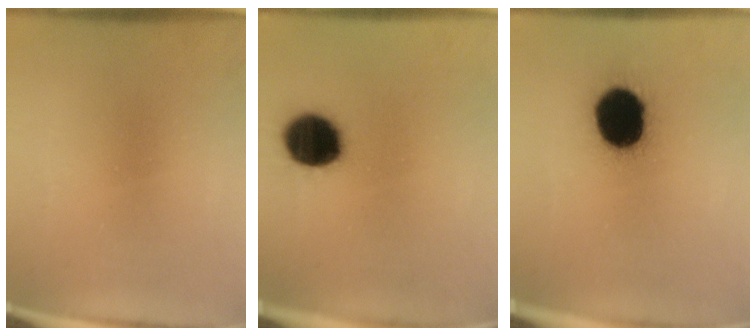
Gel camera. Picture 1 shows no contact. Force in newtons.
{"total": 13.7}
{"total": 18.8}